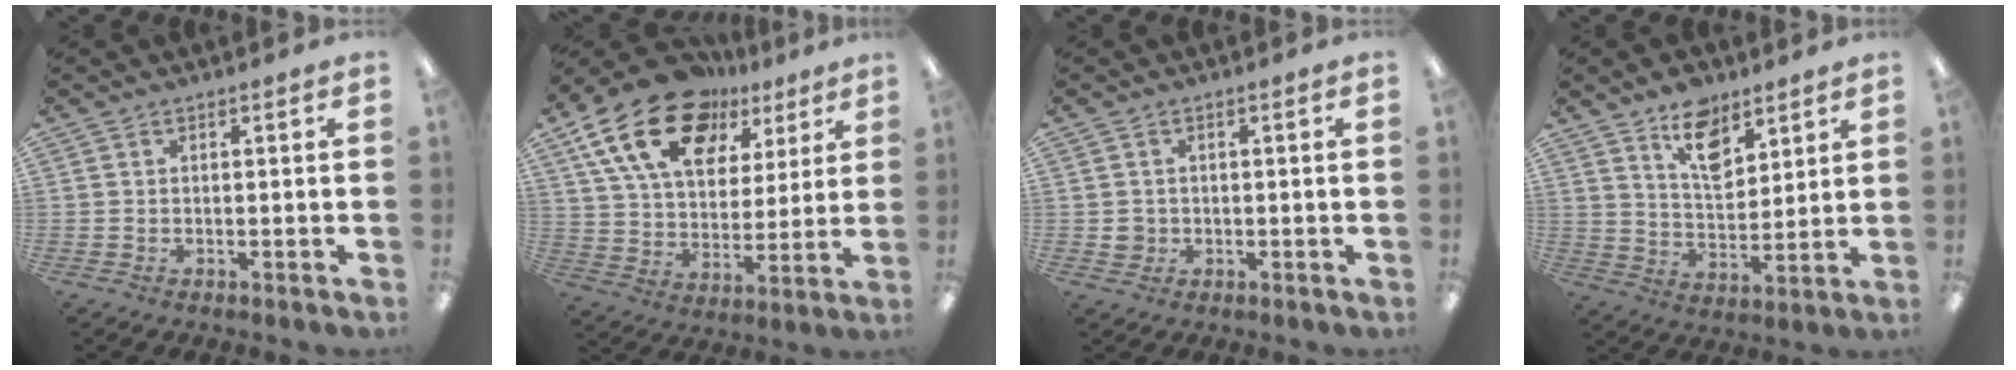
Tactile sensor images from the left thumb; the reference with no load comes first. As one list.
[{"total": 20.8, "force": [12.1, 12.5, 11.3], "torque": [-0.200, -0.056, 0.220]}, {"total": 2.6, "force": [-0.2, 2.5, 0.5], "torque": [-0.004, 0.001, -0.006]}, {"total": 11.6, "force": [7.9, 6.4, 5.6], "torque": [-0.077, -0.038, 0.141]}]